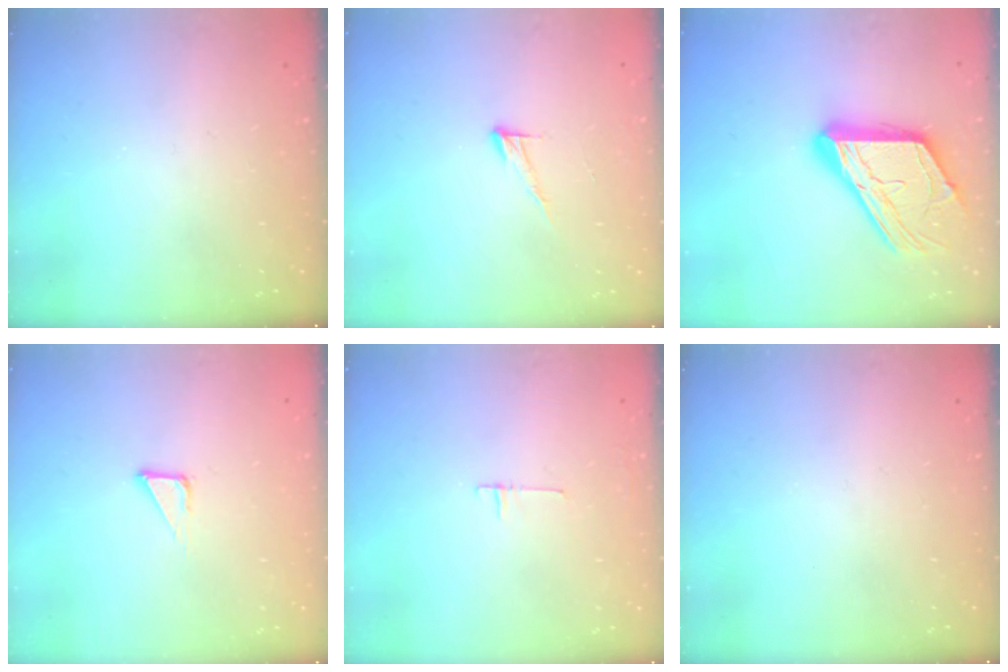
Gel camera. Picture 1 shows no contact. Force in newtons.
{"total": 5.9, "press": 5.9, "slide": 0.3}
{"total": 19.1, "press": 19.0, "slide": 1.7}
{"total": 3.4, "press": 3.4, "slide": 0.2}
{"total": 4.5, "press": 4.5, "slide": 0.4}
{"total": 0.0}